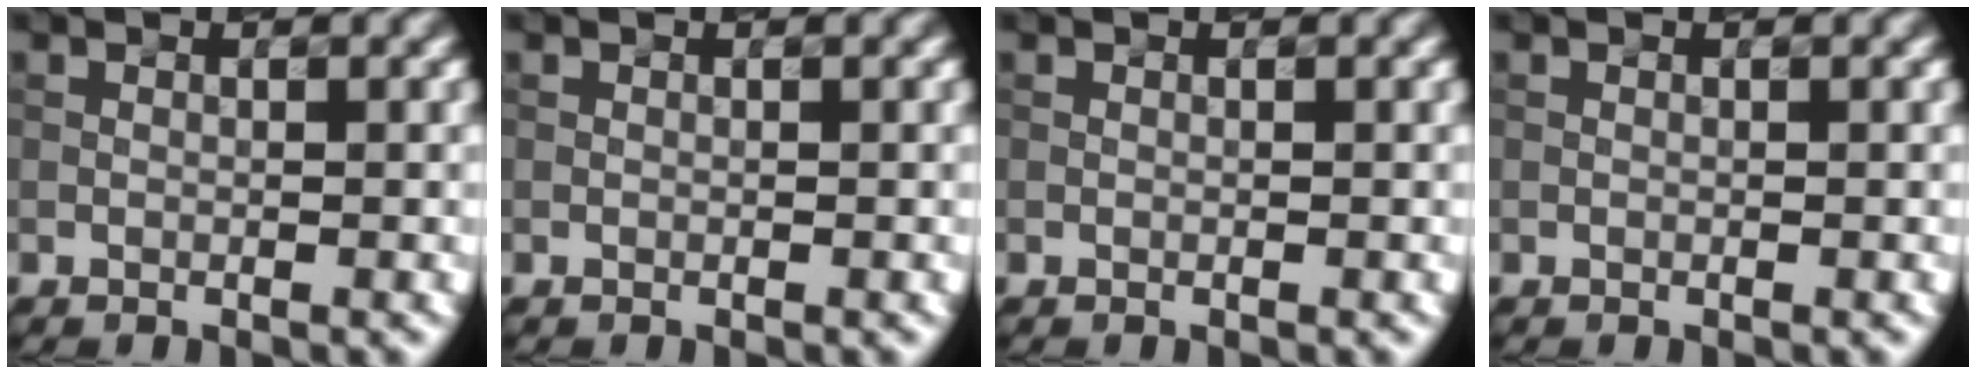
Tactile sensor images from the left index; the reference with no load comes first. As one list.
[{"total": 0.0}, {"total": 0.0}, {"total": 0.0}]